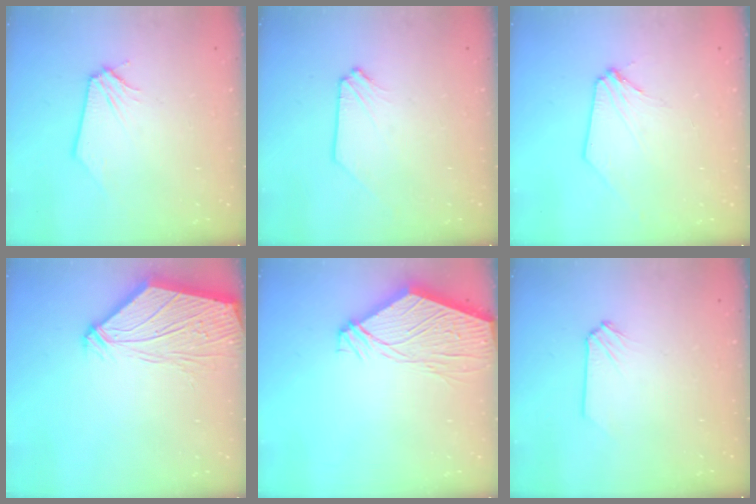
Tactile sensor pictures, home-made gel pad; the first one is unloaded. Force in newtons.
{"total": 0.8, "press": 0.8, "slide": 0.1}
{"total": 1.5, "press": 1.4, "slide": 0.3}
{"total": 10.1, "press": 10.0, "slide": 1.8}
{"total": 13.4, "press": 13.2, "slide": 1.9}
{"total": 0.0}